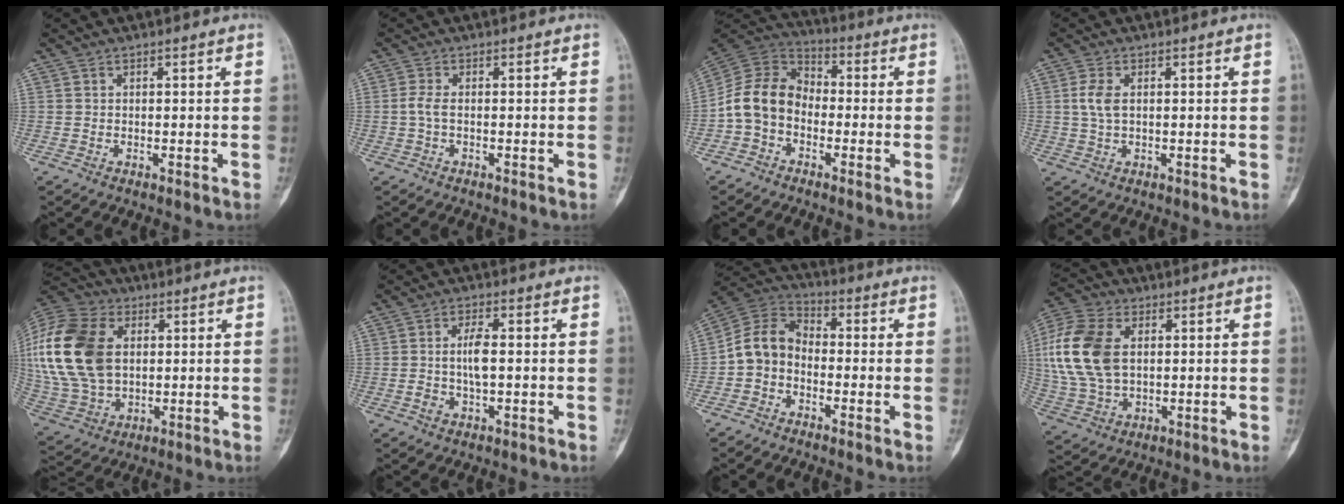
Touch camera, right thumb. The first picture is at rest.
{"total": 2.1, "force": [-0.4, 0.9, 1.8], "torque": [-0.043, 0.000, -0.012]}
{"total": 11.0, "force": [-2.6, 8.5, 6.5], "torque": [-0.111, 0.043, -0.065]}
{"total": 3.8, "force": [0.4, 2.0, 3.2], "torque": [-0.073, 0.003, 0.007]}
{"total": 27.4, "force": [4.8, 19.1, 19.1], "torque": [-0.438, 0.021, 0.099]}
{"total": 5.0, "force": [-0.2, 2.2, 4.5], "torque": [-0.086, 0.008, -0.004]}
{"total": 9.0, "force": [-2.0, 7.0, 5.2], "torque": [-0.089, 0.040, -0.057]}
{"total": 17.0, "force": [2.6, 11.0, 12.7], "torque": [-0.275, 0.006, 0.050]}